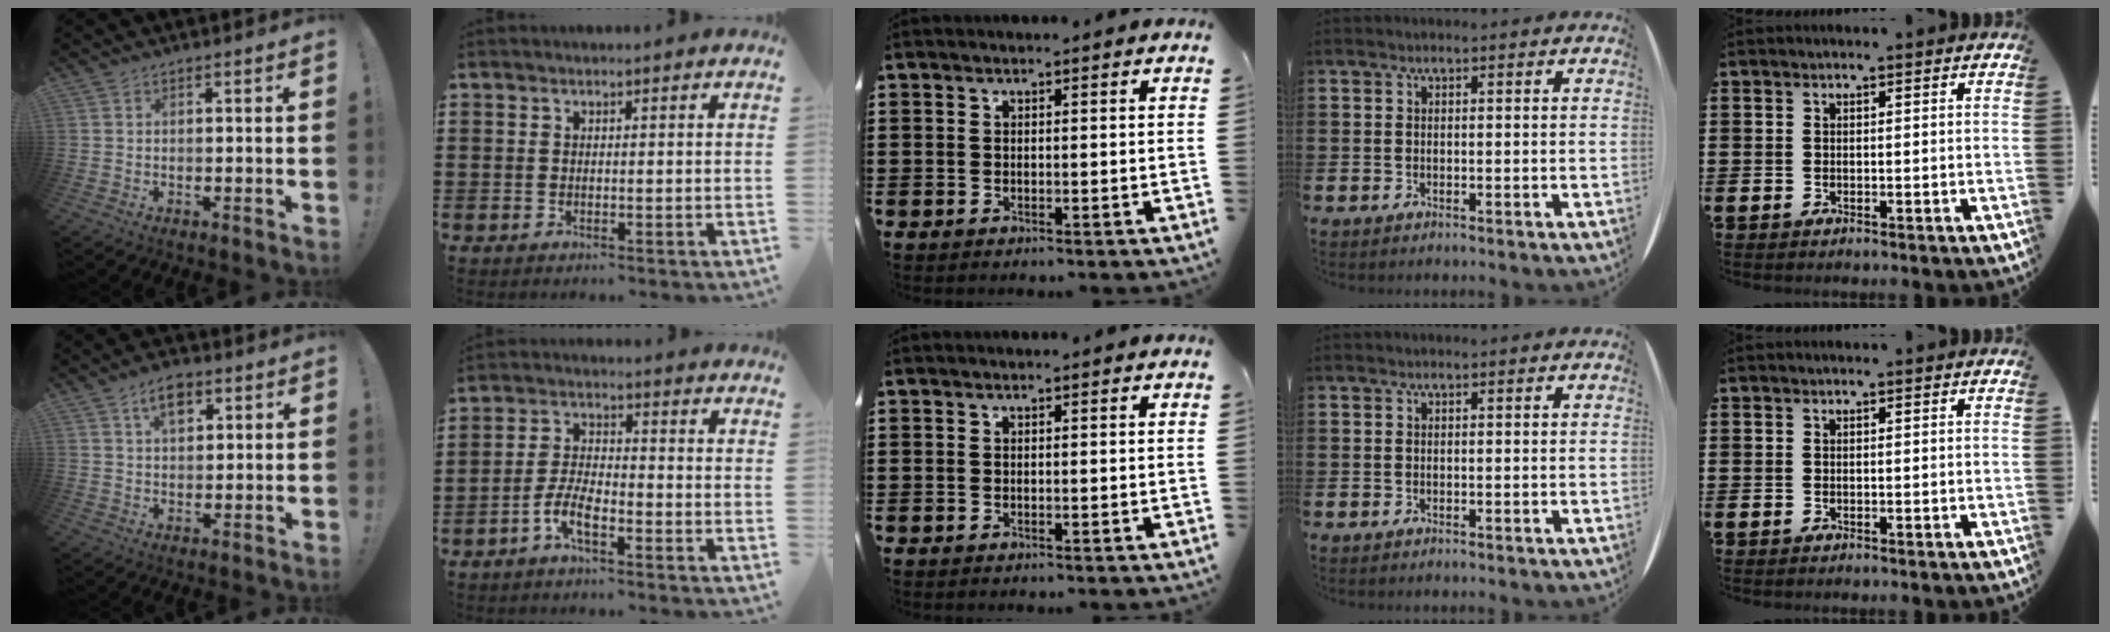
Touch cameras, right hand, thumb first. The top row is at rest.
{"thumb": {"total": 7.2, "force": [3.5, 4.3, 4.6], "torque": [-0.068, -0.006, 0.061]}, "index": {"total": 5.0, "force": [-3.1, 1.5, 3.6], "torque": [-0.096, -0.001, -0.067]}}